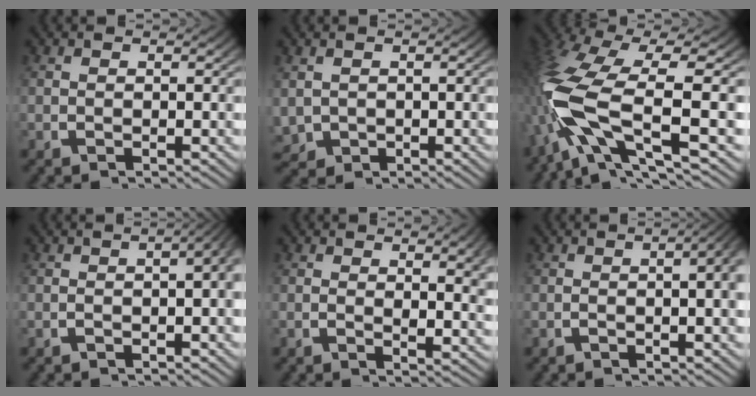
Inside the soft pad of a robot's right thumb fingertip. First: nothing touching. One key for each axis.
{"total": 3.1, "fx": -0.4, "fy": 2.8, "fz": 1.3, "tx": -0.046, "ty": -0.024, "tz": 0.008}
{"total": 12.0, "fx": -1.4, "fy": 6.2, "fz": 10.2, "tx": -0.252, "ty": -0.036, "tz": 0.001}
{"total": 4.3, "fx": 0.0, "fy": 2.0, "fz": 3.8, "tx": -0.035, "ty": 0.022, "tz": -0.018}
{"total": 2.2, "fx": 0.6, "fy": 0.4, "fz": 2.0, "tx": -0.025, "ty": -0.010, "tz": 0.009}
{"total": 4.9, "fx": 0.0, "fy": 2.0, "fz": 4.5, "tx": -0.044, "ty": 0.021, "tz": -0.017}